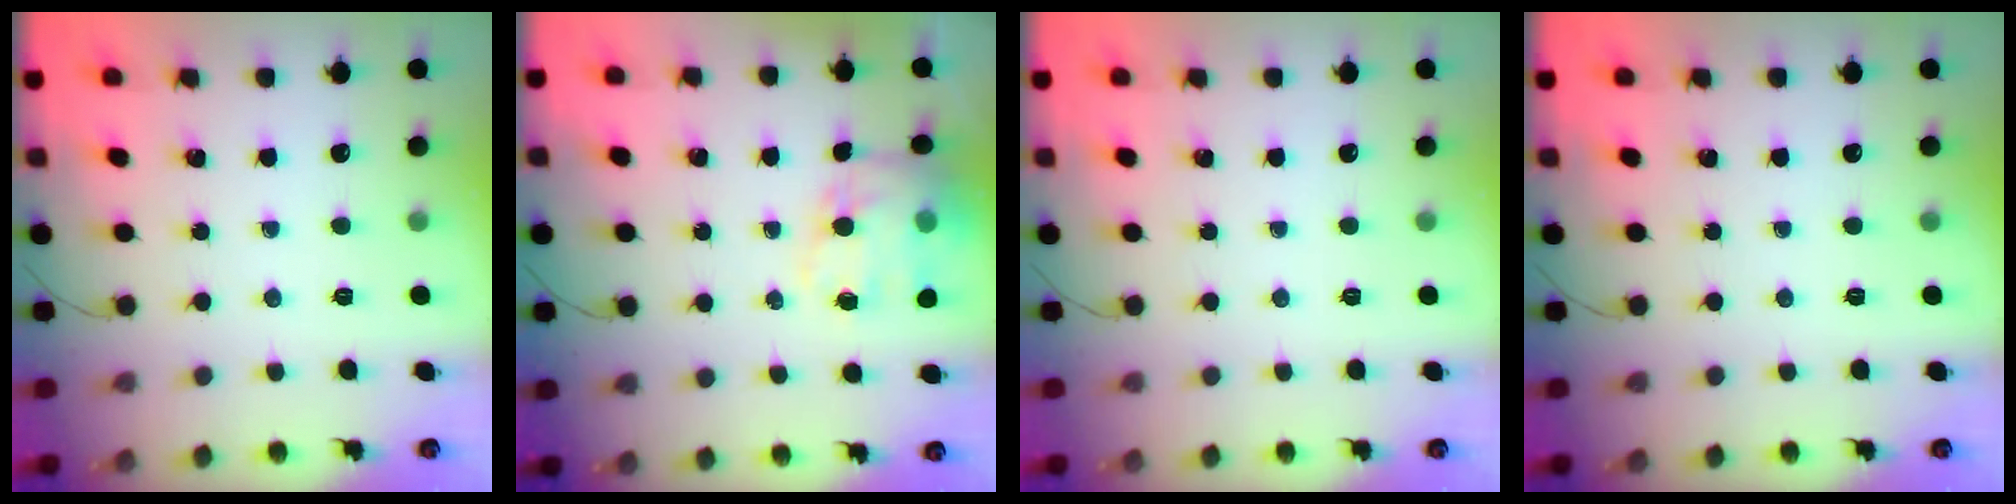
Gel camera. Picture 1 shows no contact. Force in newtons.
{"total": 14.2, "press": 13.7, "slide": 3.5}
{"total": 0.0}
{"total": 0.0}